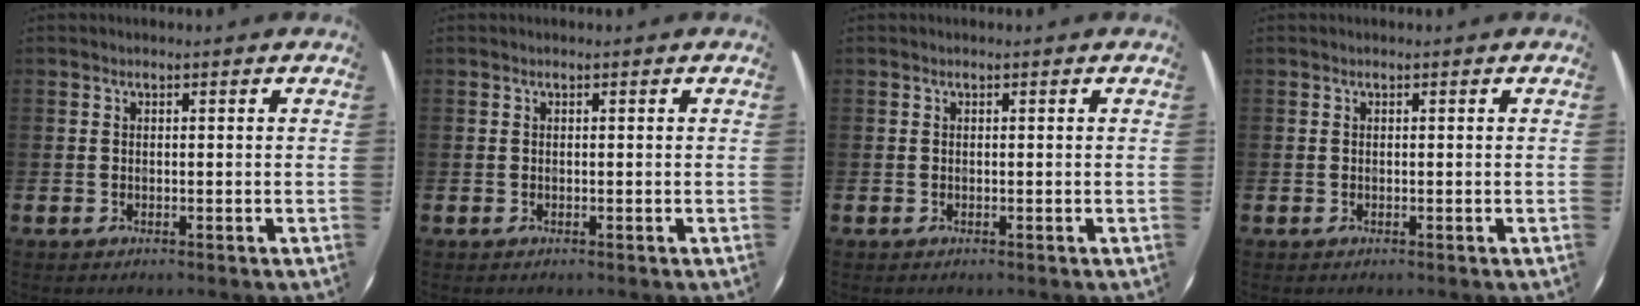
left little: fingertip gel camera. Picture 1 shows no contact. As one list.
[{"total": 0.0}, {"total": 0.0}, {"total": 0.0}]